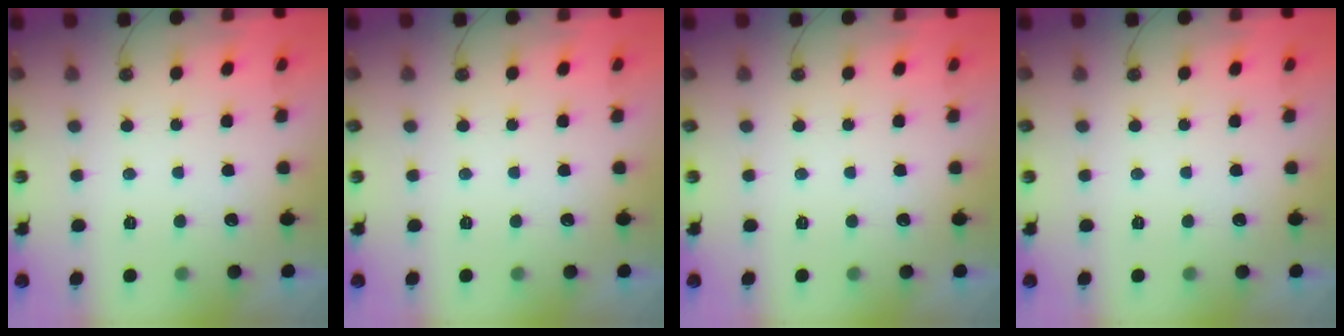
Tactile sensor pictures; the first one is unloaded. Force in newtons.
{"total": 0.0}
{"total": 0.0}
{"total": 0.0}